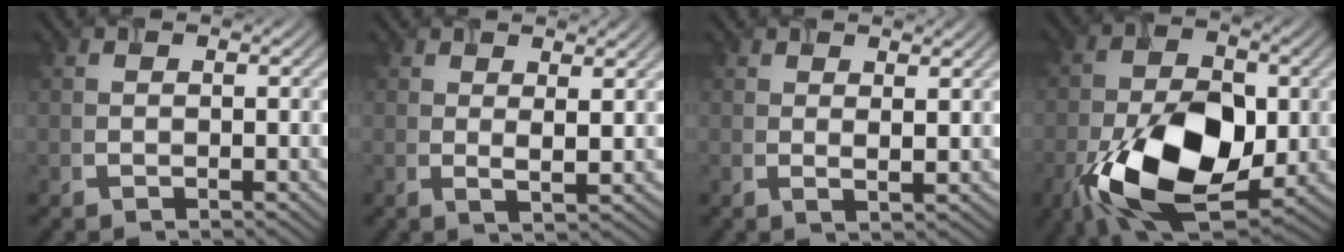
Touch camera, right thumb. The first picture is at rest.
{"total": 2.3, "force": [1.3, 0.2, 1.9], "torque": [-0.041, -0.005, 0.023]}
{"total": 1.8, "force": [1.2, 0.1, 1.3], "torque": [-0.026, -0.004, 0.021]}
{"total": 15.9, "force": [-5.3, 8.9, 12.1], "torque": [-0.235, -0.029, -0.092]}